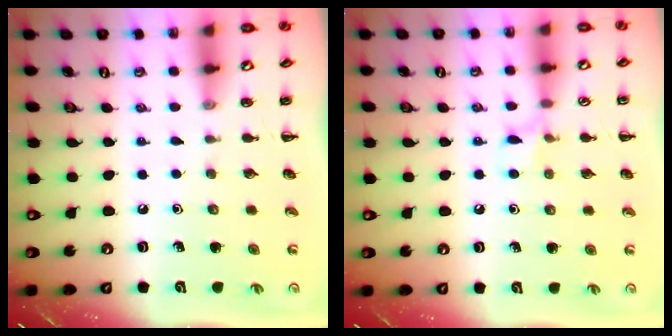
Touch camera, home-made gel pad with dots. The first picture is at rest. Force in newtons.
{"total": 5.6, "press": 5.2, "slide": 1.9}